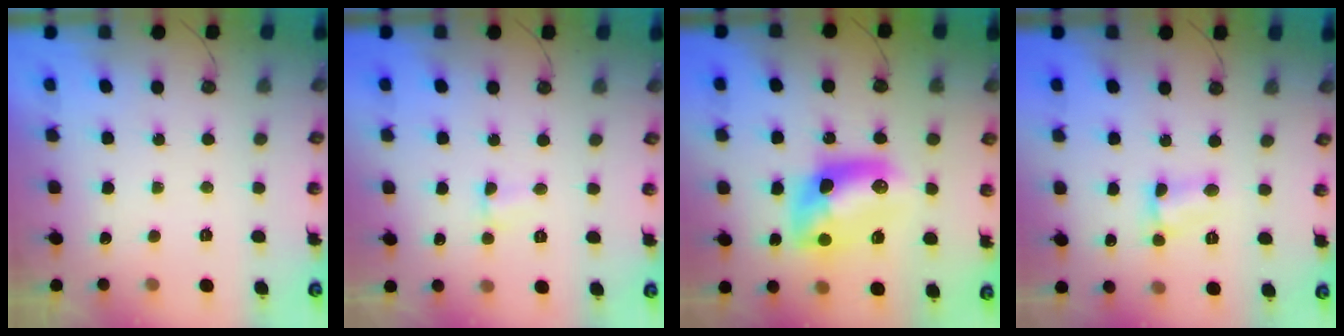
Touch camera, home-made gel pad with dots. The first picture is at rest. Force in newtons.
{"total": 1.4, "press": 1.4, "slide": 0.4}
{"total": 12.5, "press": 12.4, "slide": 1.1}
{"total": 3.3, "press": 3.3, "slide": 0.4}